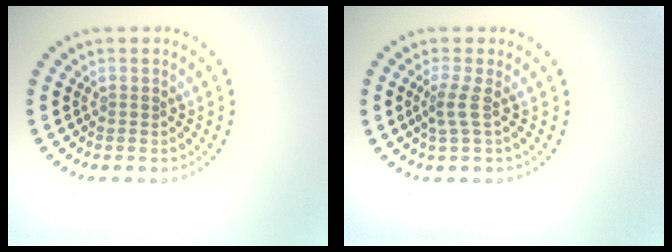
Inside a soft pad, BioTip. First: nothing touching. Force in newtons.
{"total": 1.9, "press": 1.2, "slide": 1.4}